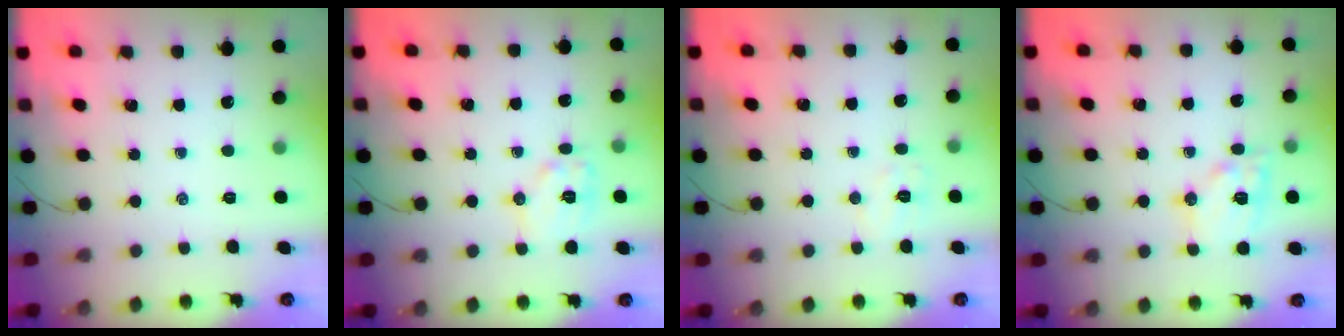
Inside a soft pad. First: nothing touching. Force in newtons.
{"total": 8.7, "press": 8.6, "slide": 0.5}
{"total": 5.8, "press": 5.7, "slide": 1.2}
{"total": 12.5, "press": 12.4, "slide": 1.3}